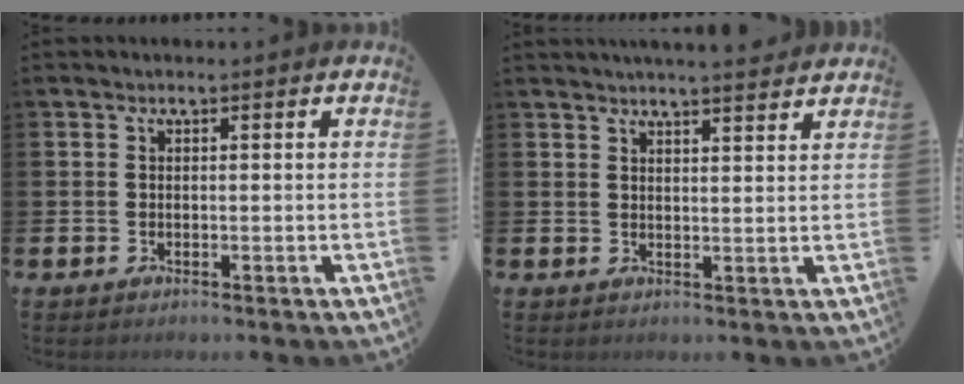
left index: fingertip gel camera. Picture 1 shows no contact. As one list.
[{"total": 3.4, "force": [3.4, -0.4, 0.3], "torque": [-0.012, -0.016, 0.062]}]